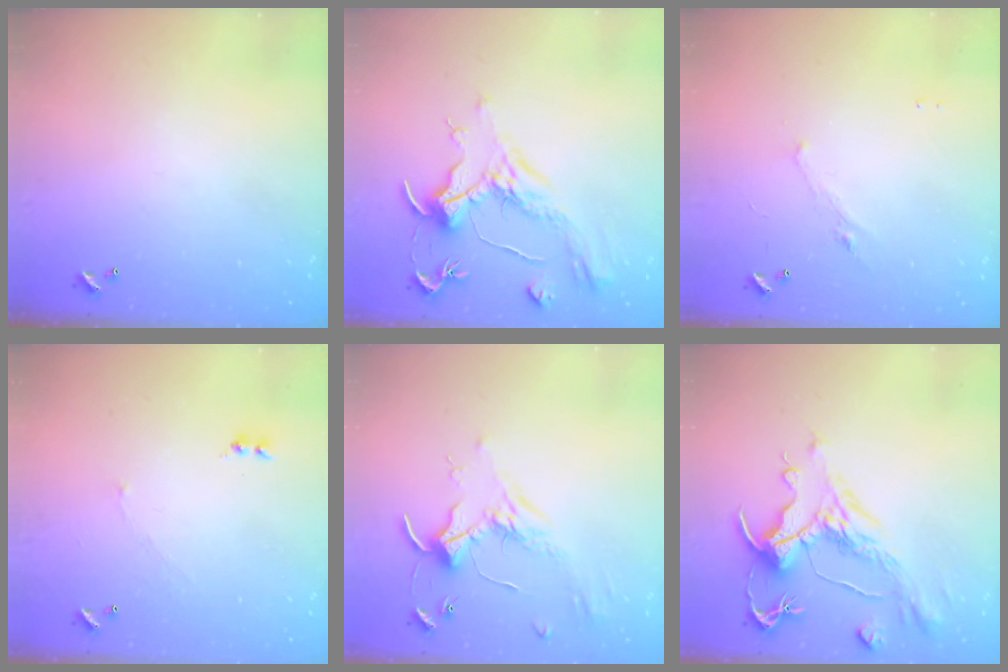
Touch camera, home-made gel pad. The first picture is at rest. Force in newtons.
{"total": 1.1, "press": 0.1, "slide": 1.1}
{"total": 1.3, "press": 1.2, "slide": 0.6}
{"total": 2.6, "press": 2.6, "slide": 0.6}
{"total": 1.6, "press": 1.6, "slide": 0.4}
{"total": 2.6, "press": 2.1, "slide": 1.6}